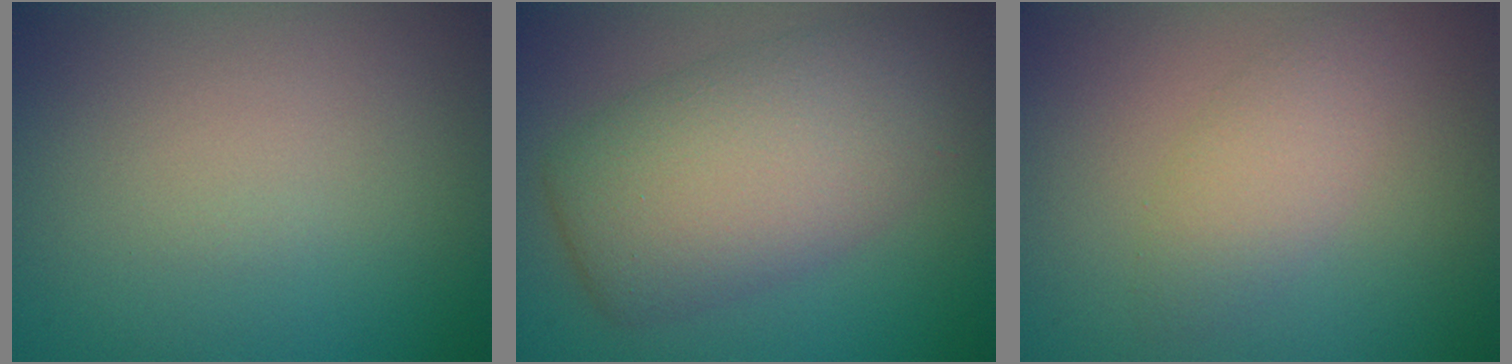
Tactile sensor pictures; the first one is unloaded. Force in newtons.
{"total": 7.8, "press": 7.8, "slide": 0.2}
{"total": 2.4, "press": 2.4, "slide": 0.2}